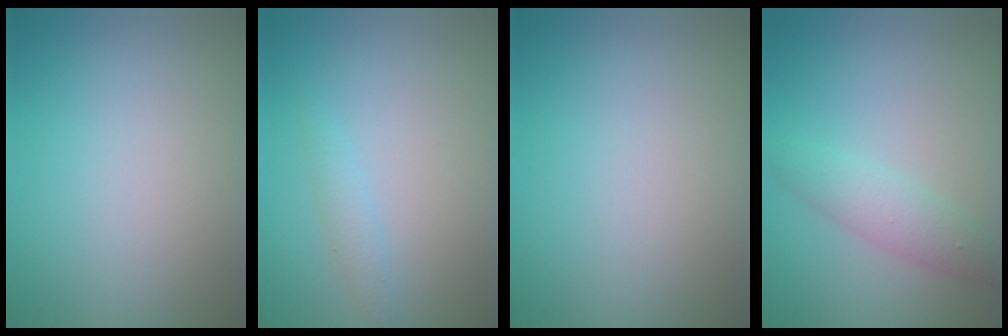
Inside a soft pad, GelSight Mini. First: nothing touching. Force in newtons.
{"total": 1.2, "press": 1.2, "slide": 0.1}
{"total": 0.0}
{"total": 2.8, "press": 2.8, "slide": 0.1}